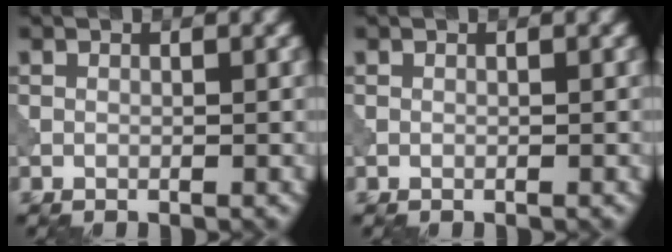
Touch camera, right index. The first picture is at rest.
{"total": 0.0}